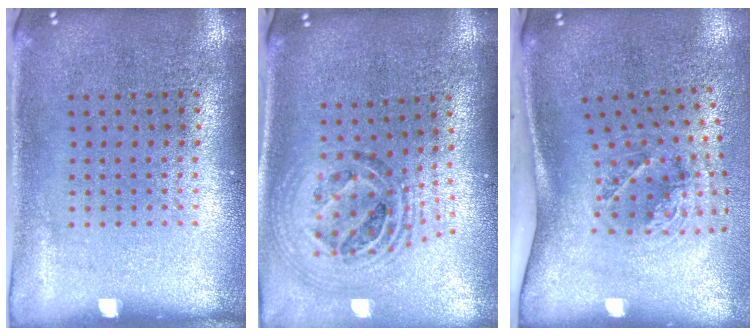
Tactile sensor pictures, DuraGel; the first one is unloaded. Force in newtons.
{"total": 1.6, "press": 1.4, "slide": 0.8}
{"total": 1.9, "press": 1.3, "slide": 1.4}